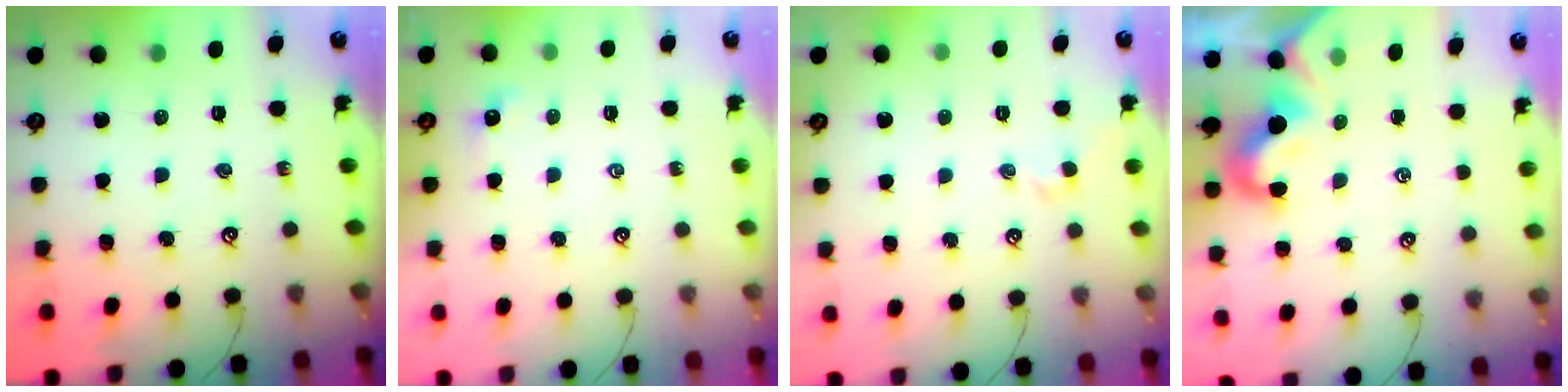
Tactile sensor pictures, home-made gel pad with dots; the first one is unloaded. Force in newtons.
{"total": 3.0, "press": 3.0, "slide": 0.5}
{"total": 0.8, "press": 0.8, "slide": 0.1}
{"total": 1.8, "press": 1.6, "slide": 0.8}